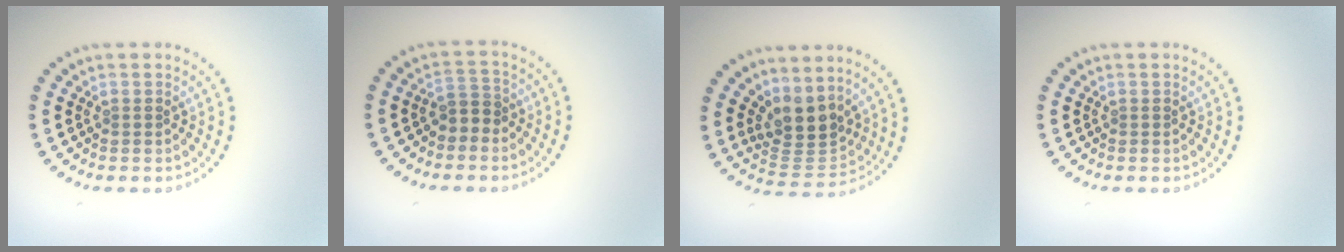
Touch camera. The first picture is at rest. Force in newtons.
{"total": 2.0, "press": 1.8, "slide": 0.9}
{"total": 3.8, "press": 3.1, "slide": 2.2}
{"total": 0.0}